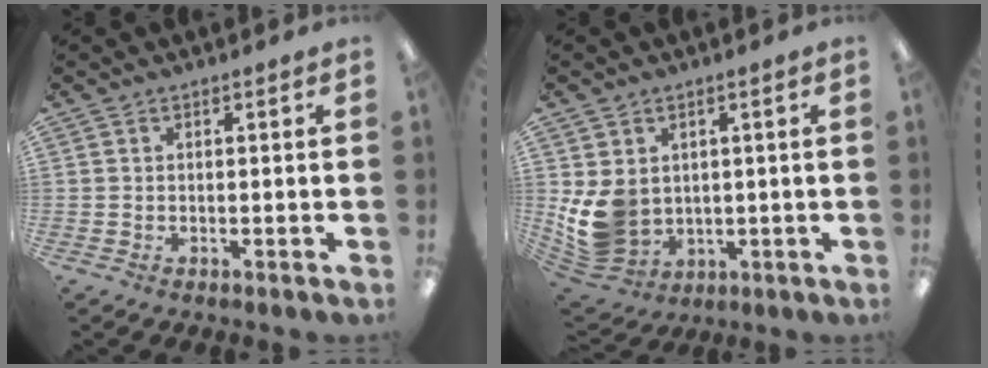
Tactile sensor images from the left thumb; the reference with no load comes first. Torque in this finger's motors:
{"motor_torque": [1.67, 1.83, 0.56, -0.42, 0.12]}